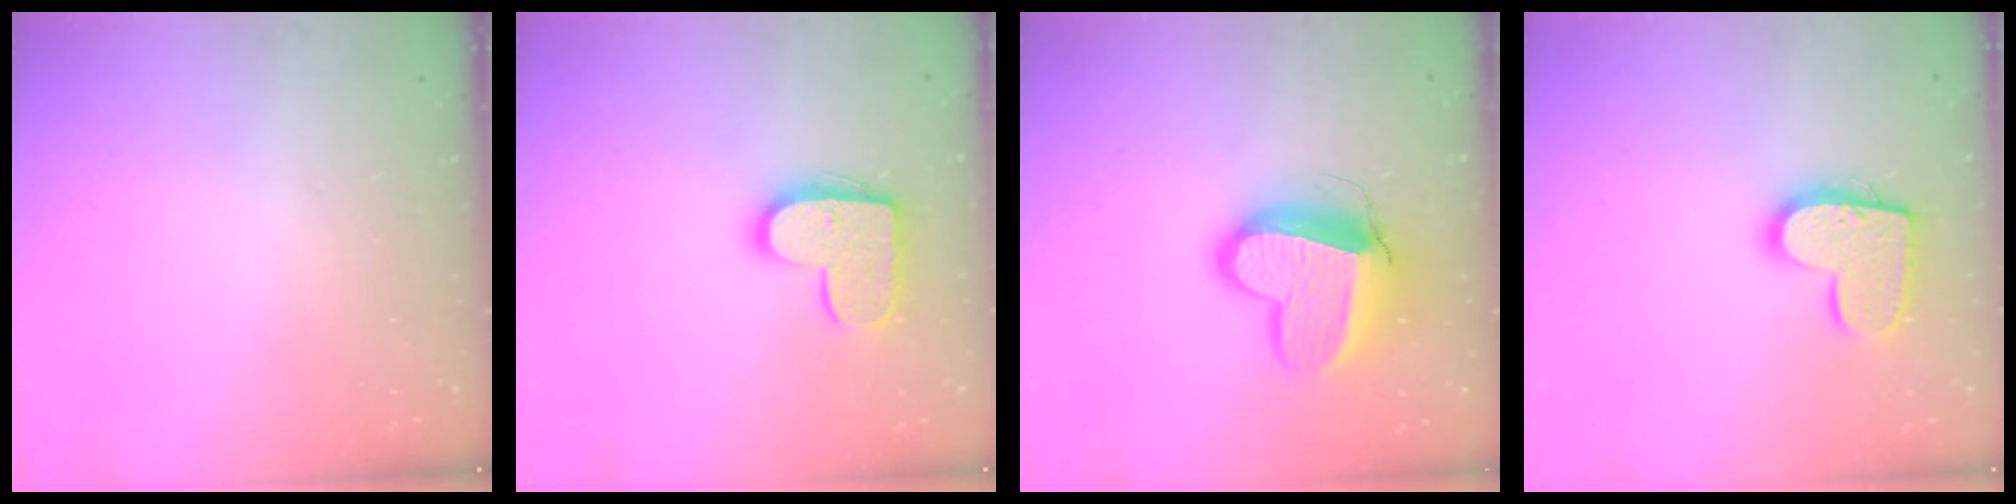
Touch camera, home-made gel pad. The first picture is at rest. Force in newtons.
{"total": 13.5, "press": 13.5, "slide": 0.6}
{"total": 14.4, "press": 14.3, "slide": 1.6}
{"total": 14.3, "press": 14.3, "slide": 0.8}